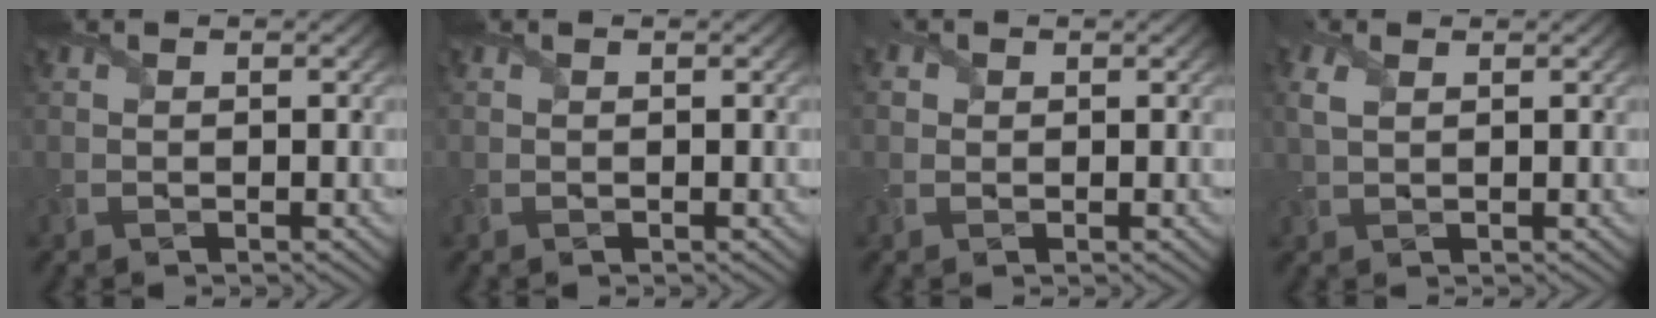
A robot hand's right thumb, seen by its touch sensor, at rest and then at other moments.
{"total": 0.0}
{"total": 1.5, "force": [0.3, 1.4, 0.4], "torque": [-0.017, 0.001, 0.005]}
{"total": 2.3, "force": [0.9, 1.3, 1.7], "torque": [-0.049, 0.006, 0.016]}